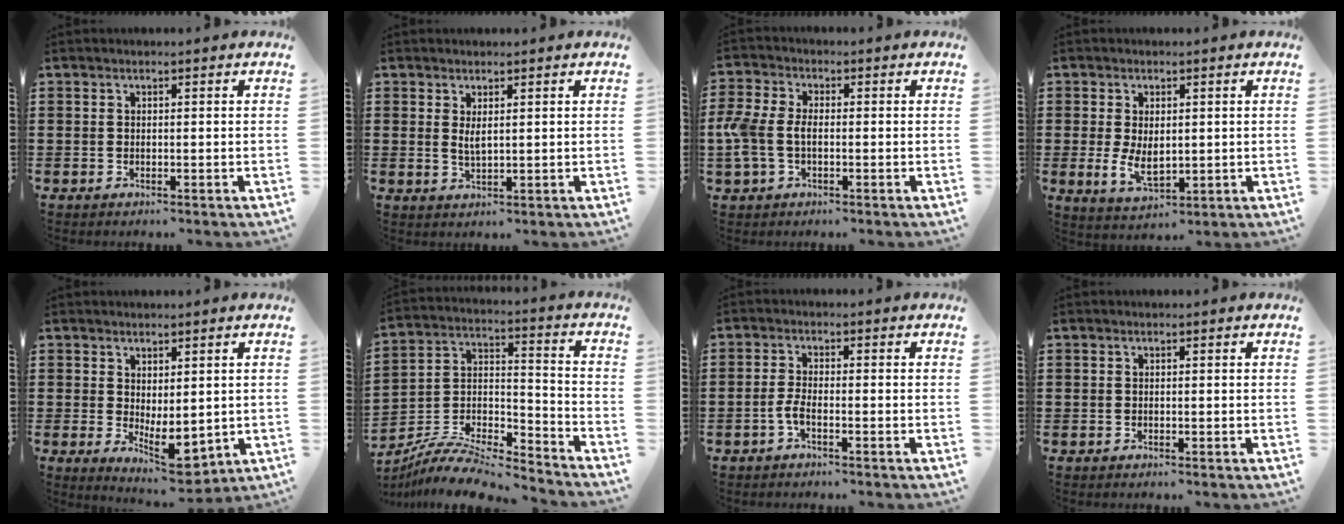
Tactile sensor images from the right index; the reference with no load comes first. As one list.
[{"total": 2.1, "force": [1.1, 0.6, 1.7], "torque": [-0.035, 0.001, 0.019]}, {"total": 4.7, "force": [-0.9, 2.9, 3.6], "torque": [-0.102, -0.004, -0.027]}, {"total": 4.6, "force": [0.0, 2.8, 3.6], "torque": [-0.069, 0.002, 0.000]}, {"total": 4.7, "force": [-0.4, 2.3, 4.0], "torque": [-0.063, 0.002, -0.003]}, {"total": 9.6, "force": [-9.0, 2.0, 2.8], "torque": [-0.053, 0.018, -0.179]}, {"total": 2.5, "force": [-1.2, 0.6, 2.1], "torque": [-0.052, -0.003, -0.026]}, {"total": 0.0}]